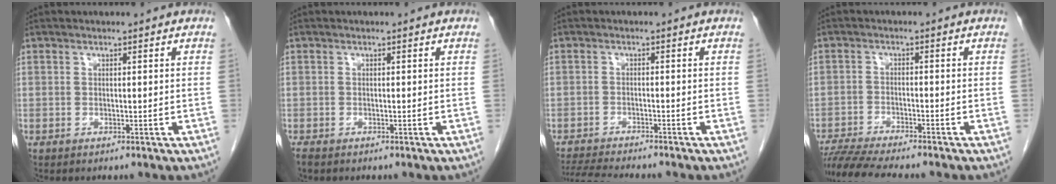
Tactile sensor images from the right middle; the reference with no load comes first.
{"total": 1.0, "force": [-0.9, 0.3, 0.4], "torque": [-0.016, -0.004, -0.015]}
{"total": 7.7, "force": [-7.2, 0.1, 2.9], "torque": [-0.049, -0.016, -0.116]}
{"total": 9.6, "force": [-8.6, 0.3, 4.4], "torque": [-0.069, -0.014, -0.139]}